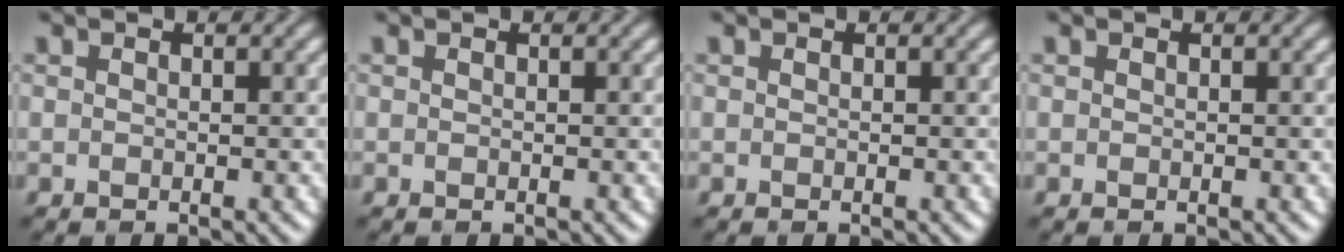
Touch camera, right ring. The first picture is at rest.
{"total": 0.0}
{"total": 0.0}
{"total": 0.0}